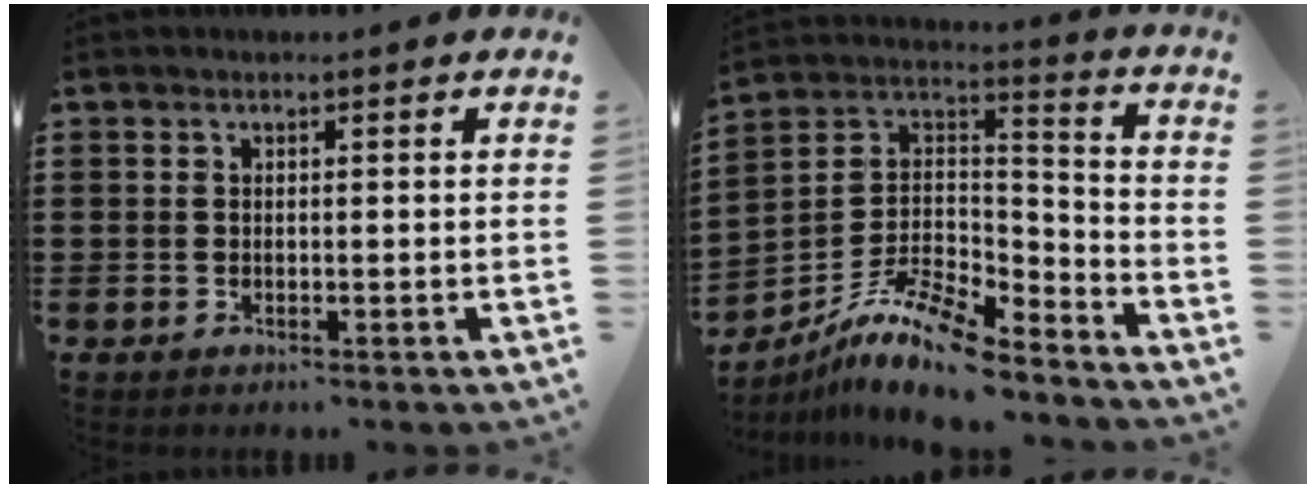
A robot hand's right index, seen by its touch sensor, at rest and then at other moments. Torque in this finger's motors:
{"motor_torque": [0.85, -0.81, -0.06, -0.03]}